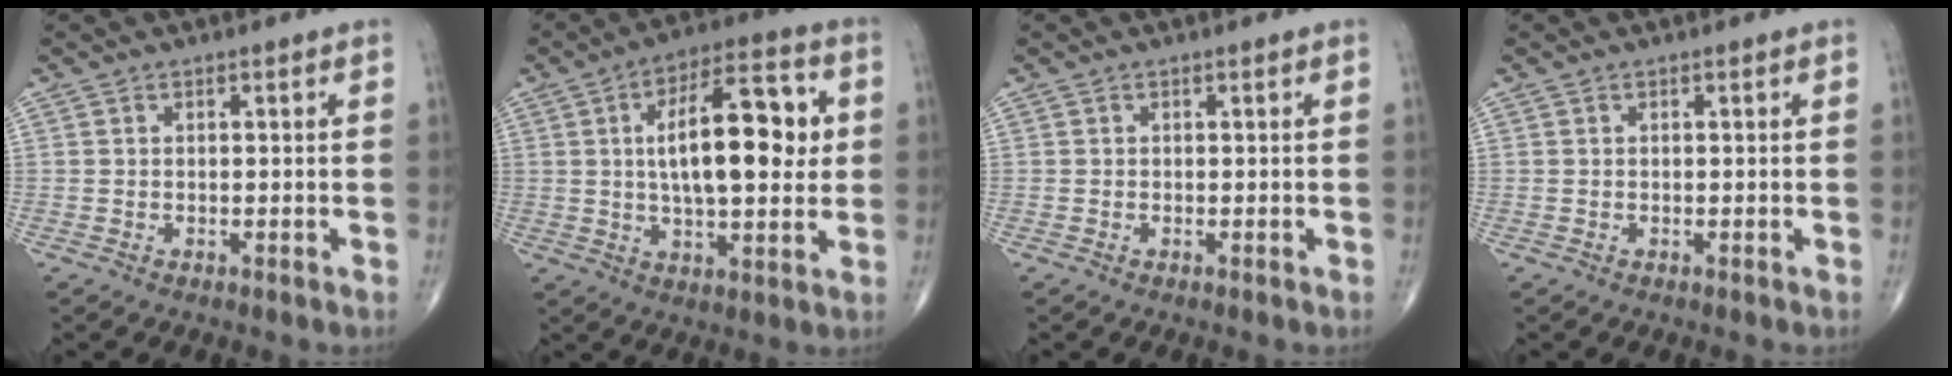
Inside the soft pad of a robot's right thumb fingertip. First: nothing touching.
{"total": 18.2, "force": [2.7, 7.5, 16.3], "torque": [-0.235, 0.012, 0.038]}
{"total": 0.0}
{"total": 0.0}